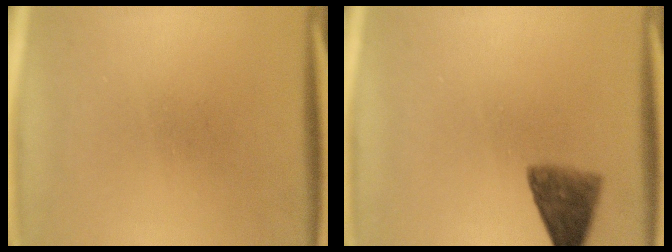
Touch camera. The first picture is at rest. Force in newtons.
{"total": 5.5}